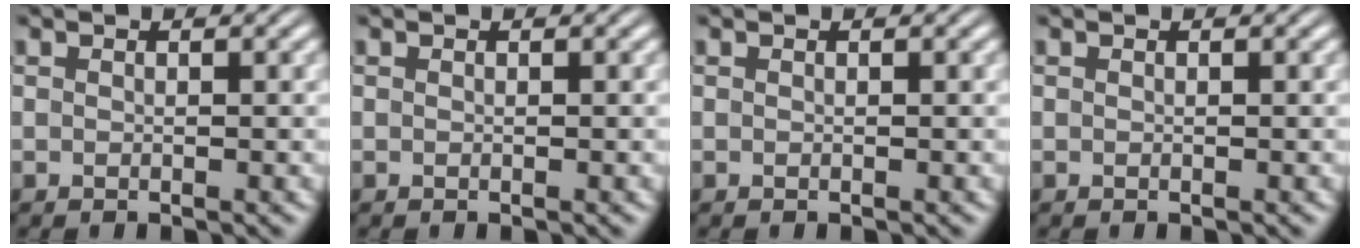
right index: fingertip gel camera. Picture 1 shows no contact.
{"total": 0.0}
{"total": 0.0}
{"total": 0.0}